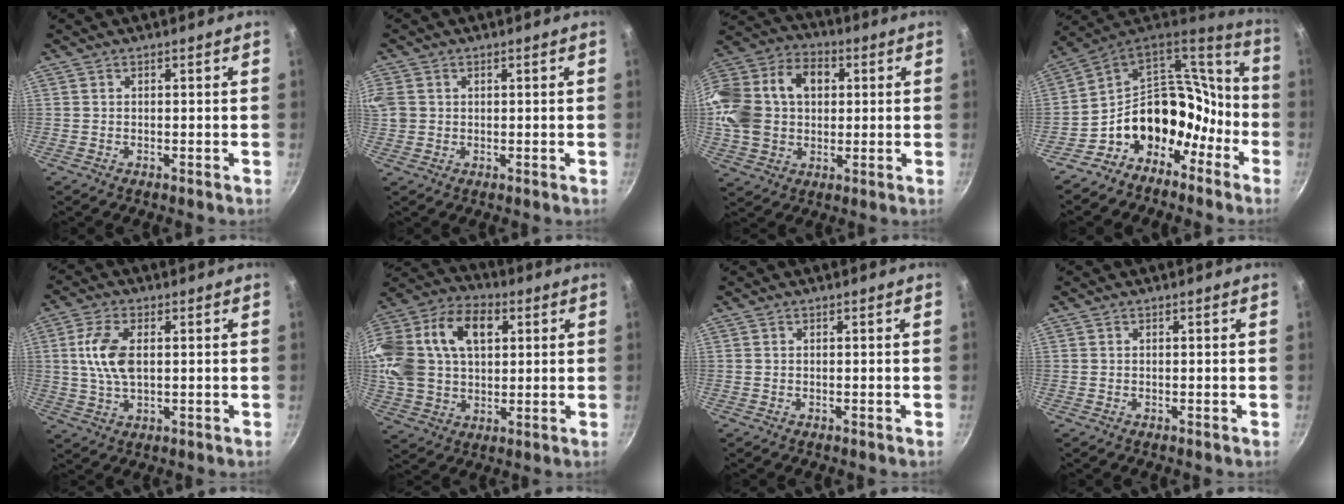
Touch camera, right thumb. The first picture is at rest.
{"total": 6.3, "force": [1.1, 5.3, 3.1], "torque": [-0.095, 0.005, 0.027]}
{"total": 23.3, "force": [3.4, 16.7, 15.8], "torque": [-0.339, 0.039, 0.064]}
{"total": 16.2, "force": [-7.7, 11.6, 8.3], "torque": [-0.066, 0.129, -0.131]}
{"total": 8.5, "force": [1.2, 4.4, 7.2], "torque": [-0.157, -0.001, 0.024]}
{"total": 28.6, "force": [6.9, 18.9, 20.3], "torque": [-0.460, 0.056, 0.131]}
{"total": 0.0}
{"total": 0.0}